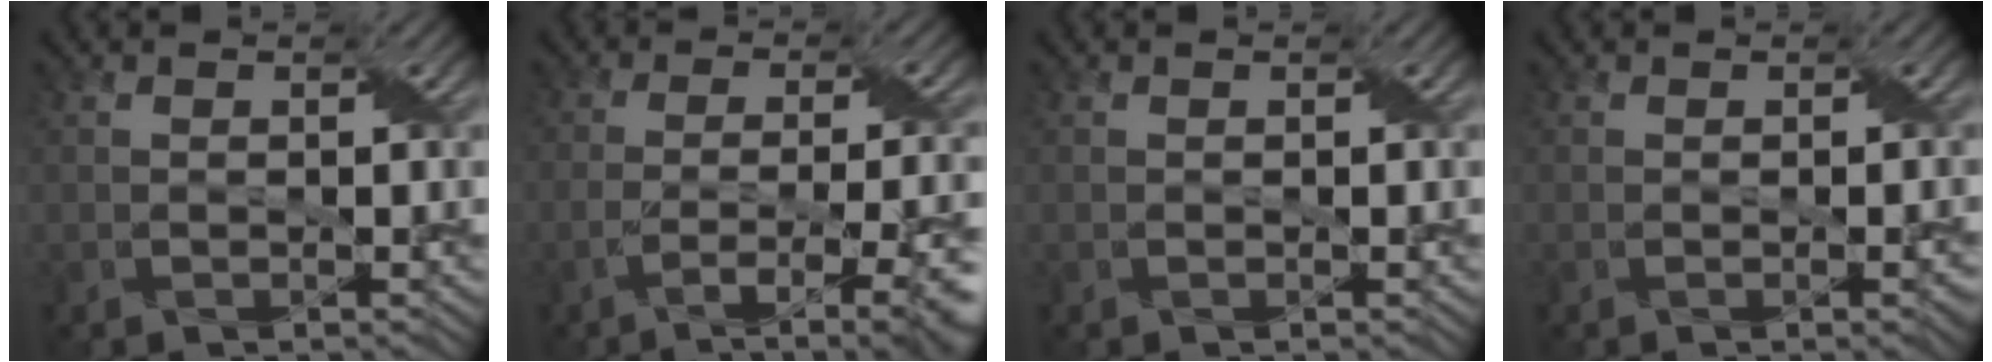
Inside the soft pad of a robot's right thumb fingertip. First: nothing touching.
{"total": 9.3, "force": [-4.1, 2.6, 8.0], "torque": [-0.126, -0.005, -0.057]}
{"total": 0.0}
{"total": 1.8, "force": [-0.3, 0.5, 1.7], "torque": [-0.018, 0.003, -0.006]}